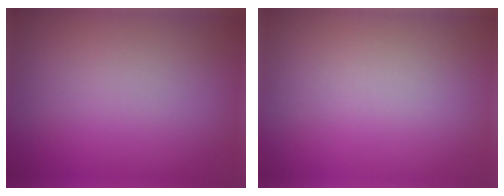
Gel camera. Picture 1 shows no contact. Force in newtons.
{"total": 0.0}